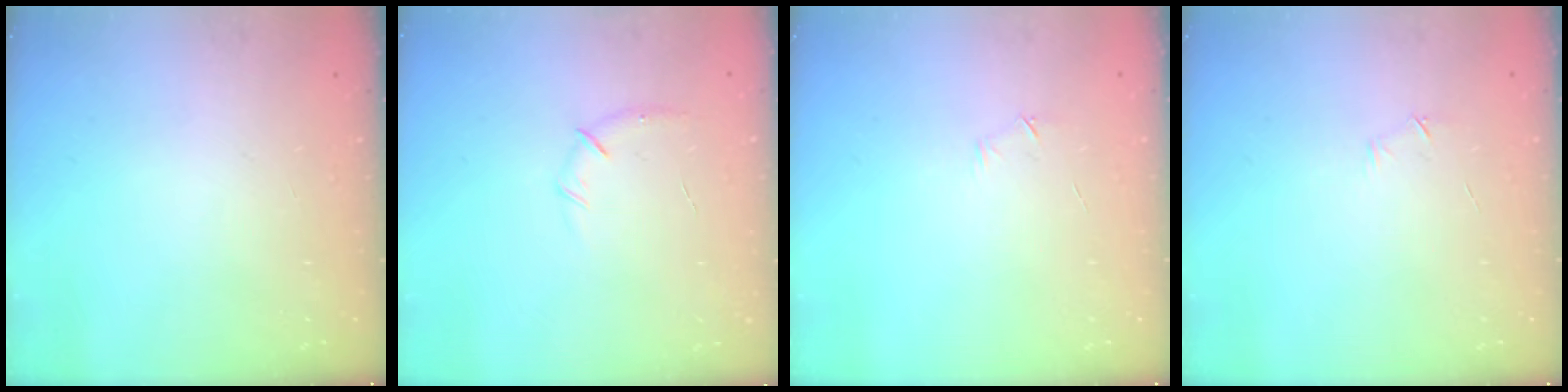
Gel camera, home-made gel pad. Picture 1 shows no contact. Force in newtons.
{"total": 6.4, "press": 6.2, "slide": 1.6}
{"total": 4.0, "press": 3.8, "slide": 1.1}
{"total": 4.0, "press": 3.8, "slide": 1.1}